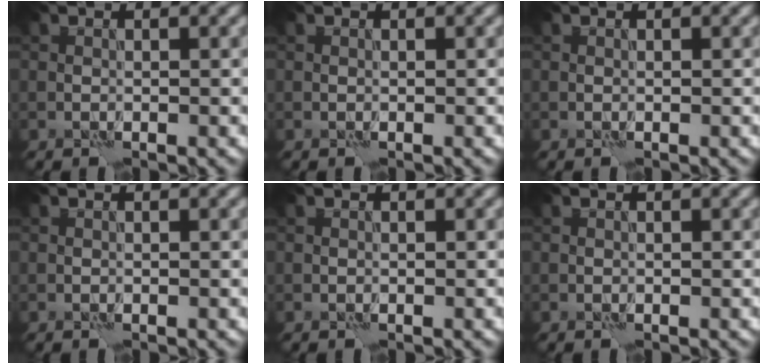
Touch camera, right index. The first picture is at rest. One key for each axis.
{"total": 0.0}
{"total": 0.0}
{"total": 0.0}
{"total": 0.0}
{"total": 0.0}